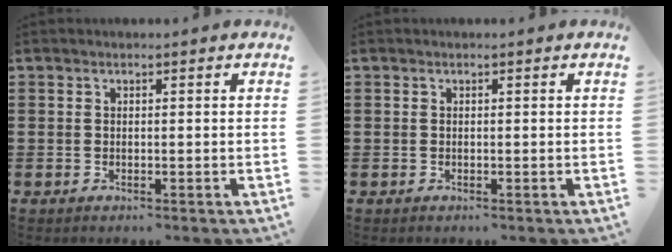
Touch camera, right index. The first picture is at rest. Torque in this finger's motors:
{"motor_torque": [0.16, 0.43, 0.00, 0.00]}